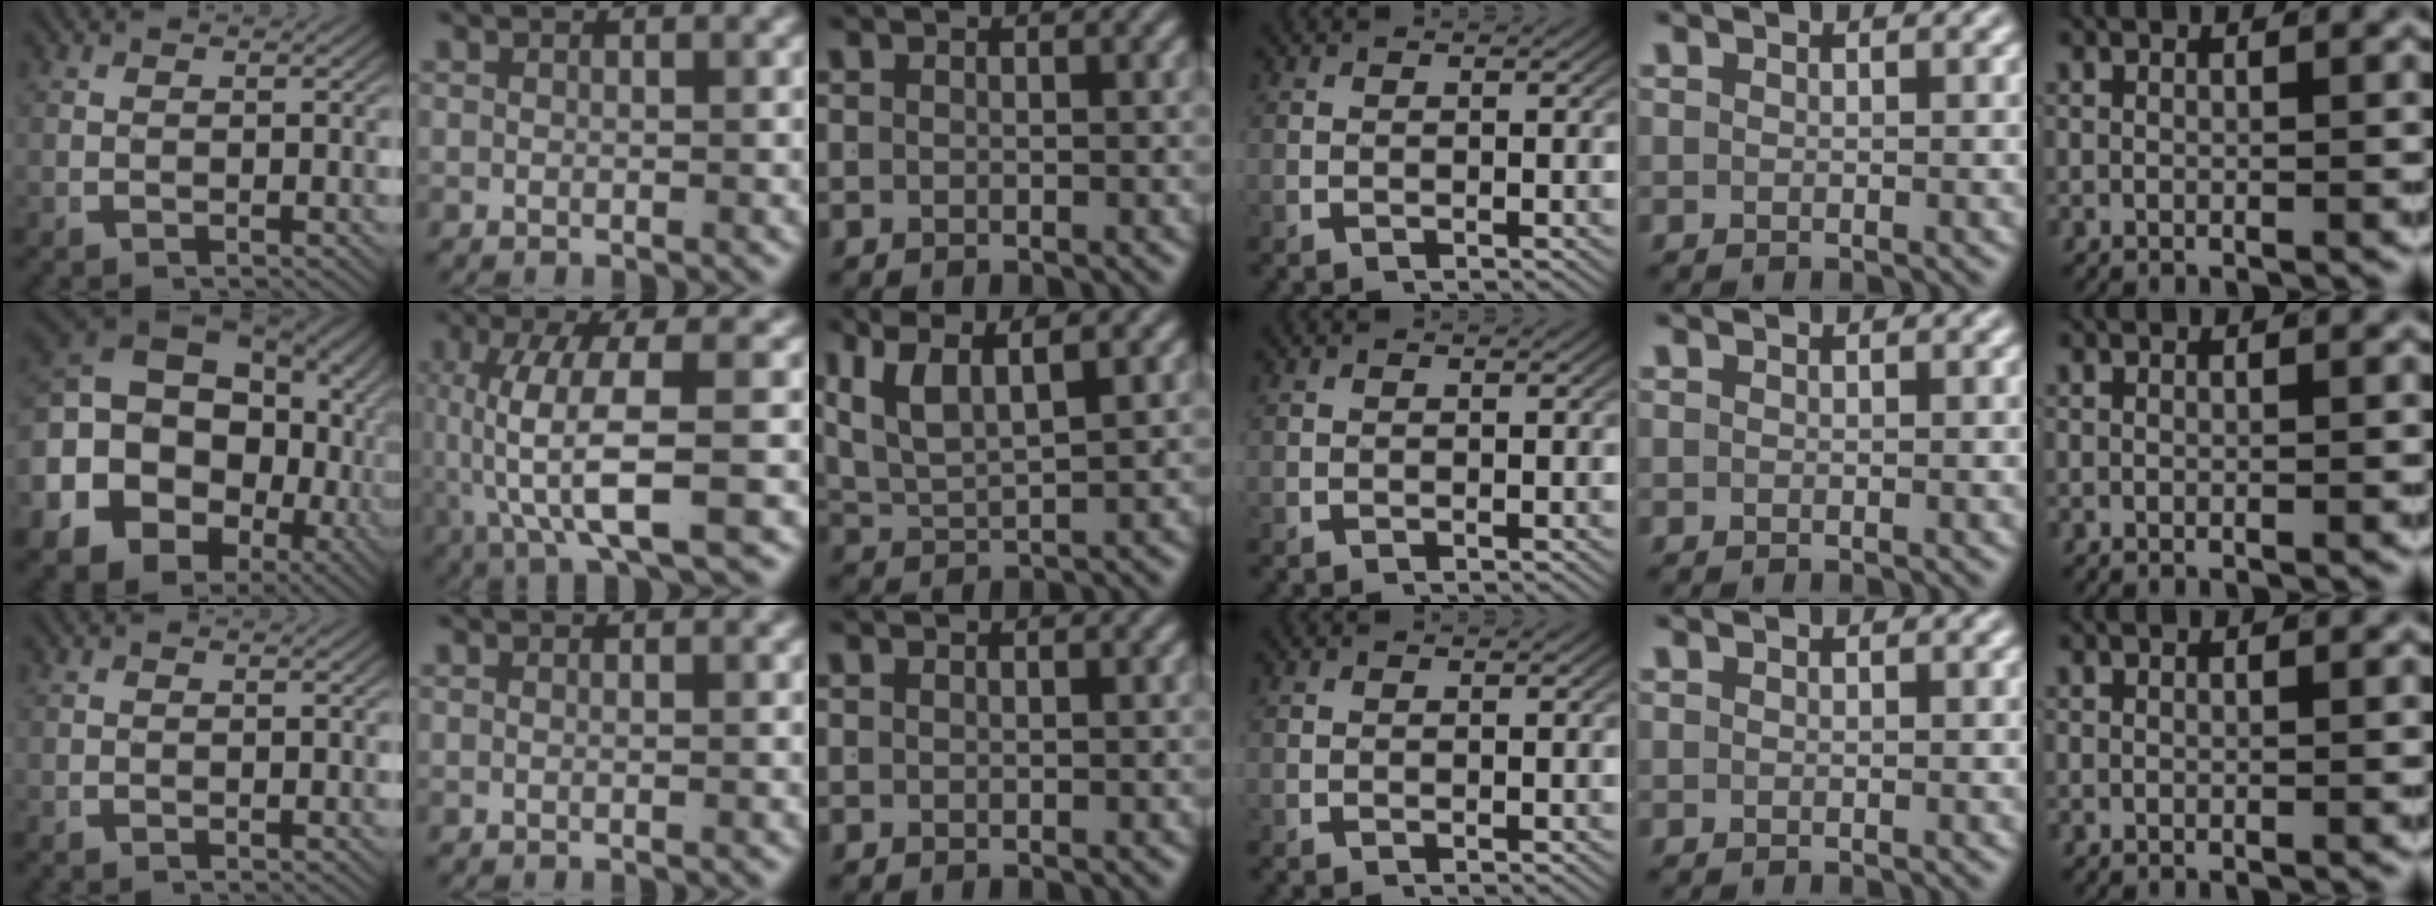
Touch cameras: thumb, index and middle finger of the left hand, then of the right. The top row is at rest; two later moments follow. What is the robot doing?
{"motion": "lift_and_place", "object": "shorts"}